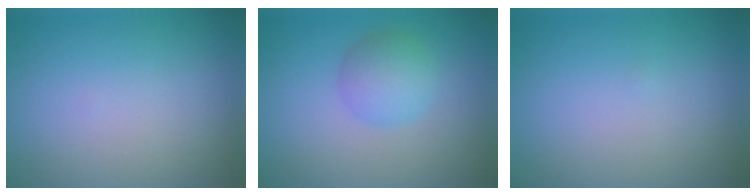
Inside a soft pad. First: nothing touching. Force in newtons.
{"total": 2.8, "press": 2.8, "slide": 0.1}
{"total": 0.0}